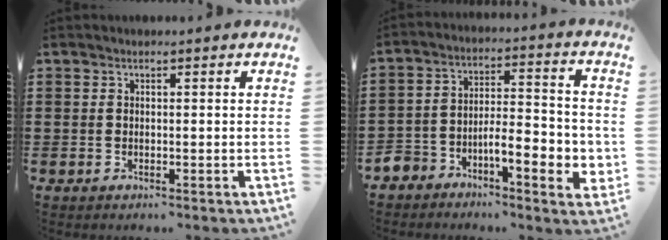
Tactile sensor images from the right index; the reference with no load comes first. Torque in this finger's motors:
{"motor_torque": [0.90, 0.46, 0.24, 0.10]}